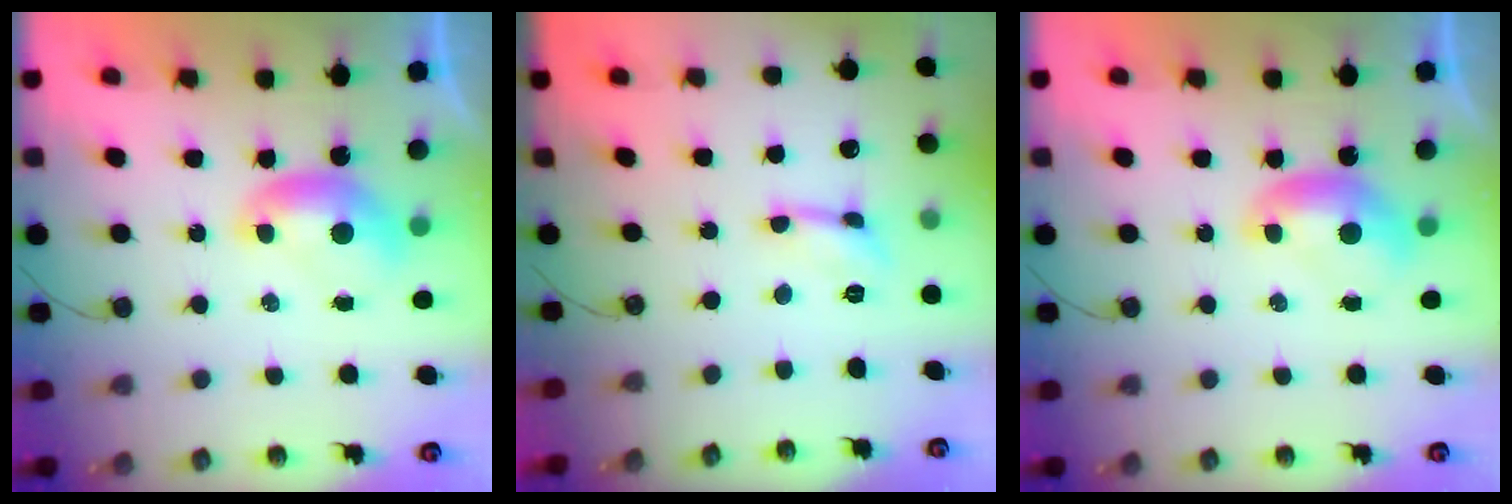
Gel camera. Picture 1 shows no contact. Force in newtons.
{"total": 0.0}
{"total": 0.0}